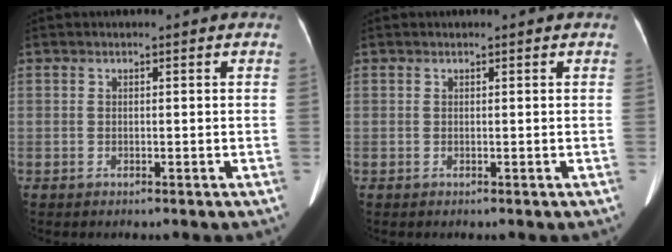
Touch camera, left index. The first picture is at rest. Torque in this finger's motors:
{"motor_torque": [0.05, -0.02, 0.03, 0.00]}